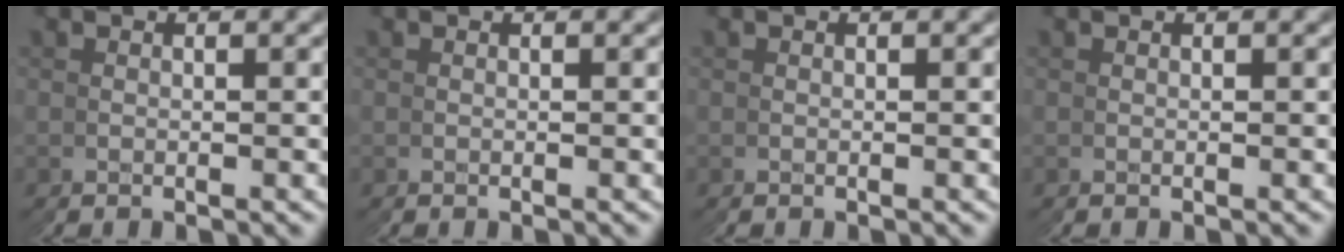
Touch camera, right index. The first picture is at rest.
{"total": 0.0}
{"total": 0.0}
{"total": 0.0}